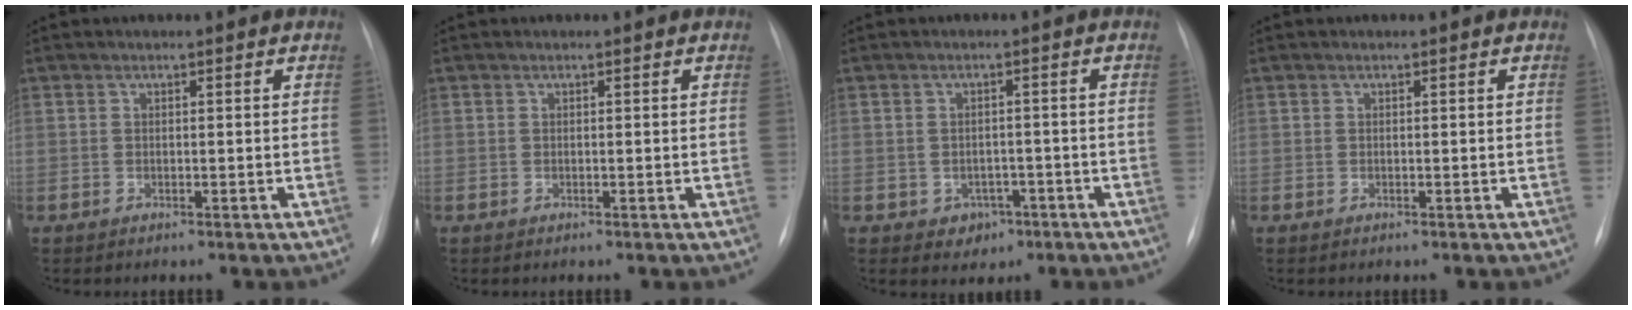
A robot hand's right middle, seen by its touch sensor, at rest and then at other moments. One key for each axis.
{"total": 0.0}
{"total": 3.2, "fx": -1.5, "fy": 2.6, "fz": 1.1, "tx": -0.010, "ty": 0.010, "tz": -0.009}
{"total": 0.0}